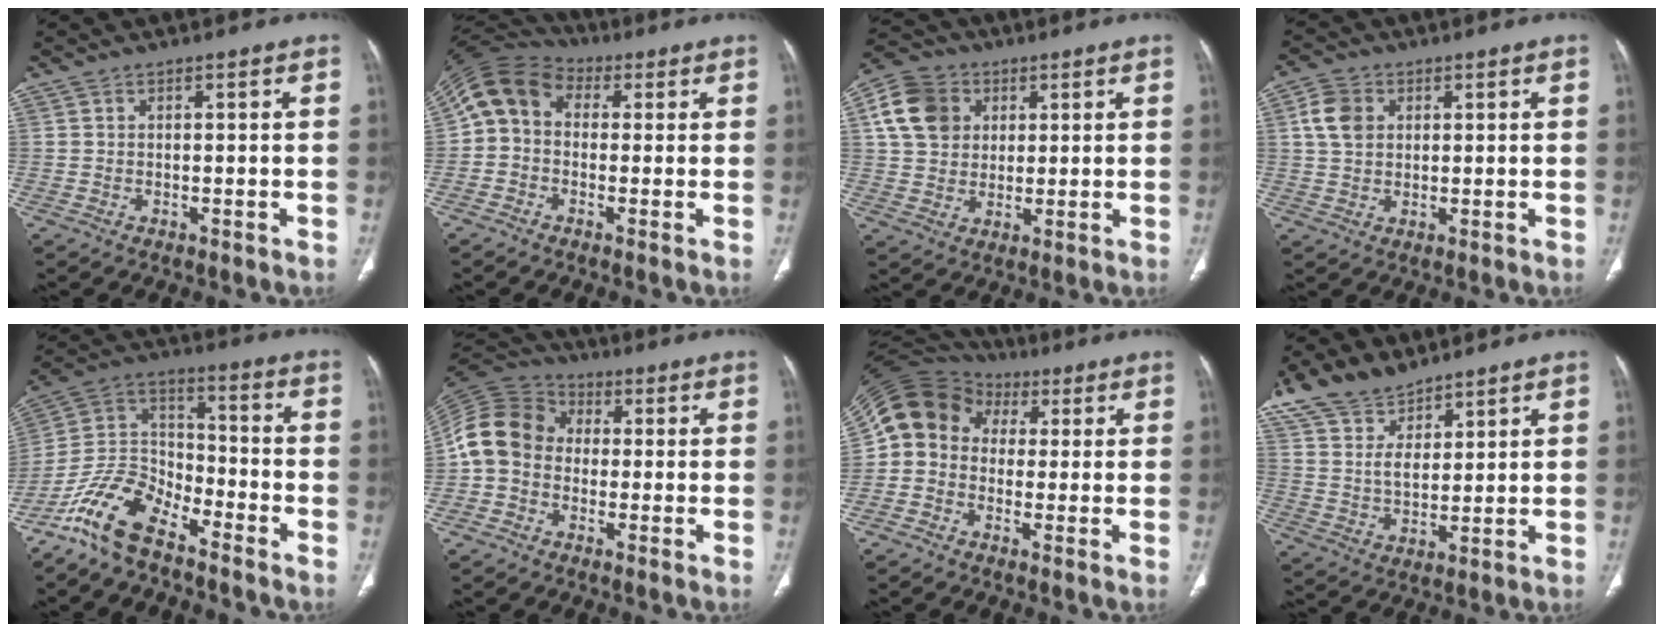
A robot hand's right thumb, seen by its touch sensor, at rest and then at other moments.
{"total": 9.3, "force": [0.6, 7.4, 5.6], "torque": [-0.098, 0.036, -0.009]}
{"total": 11.4, "force": [3.4, 9.5, 5.2], "torque": [-0.086, 0.003, 0.056]}
{"total": 6.1, "force": [1.7, 4.7, 3.5], "torque": [-0.059, 0.003, 0.030]}
{"total": 12.3, "force": [-9.4, 5.0, 6.1], "torque": [-0.112, 0.075, -0.189]}
{"total": 11.3, "force": [-1.0, 9.6, 5.9], "torque": [-0.113, 0.035, -0.035]}
{"total": 11.5, "force": [0.9, 9.9, 5.8], "torque": [-0.099, 0.040, 0.000]}
{"total": 11.4, "force": [8.5, 5.9, 4.8], "torque": [-0.074, -0.024, 0.172]}